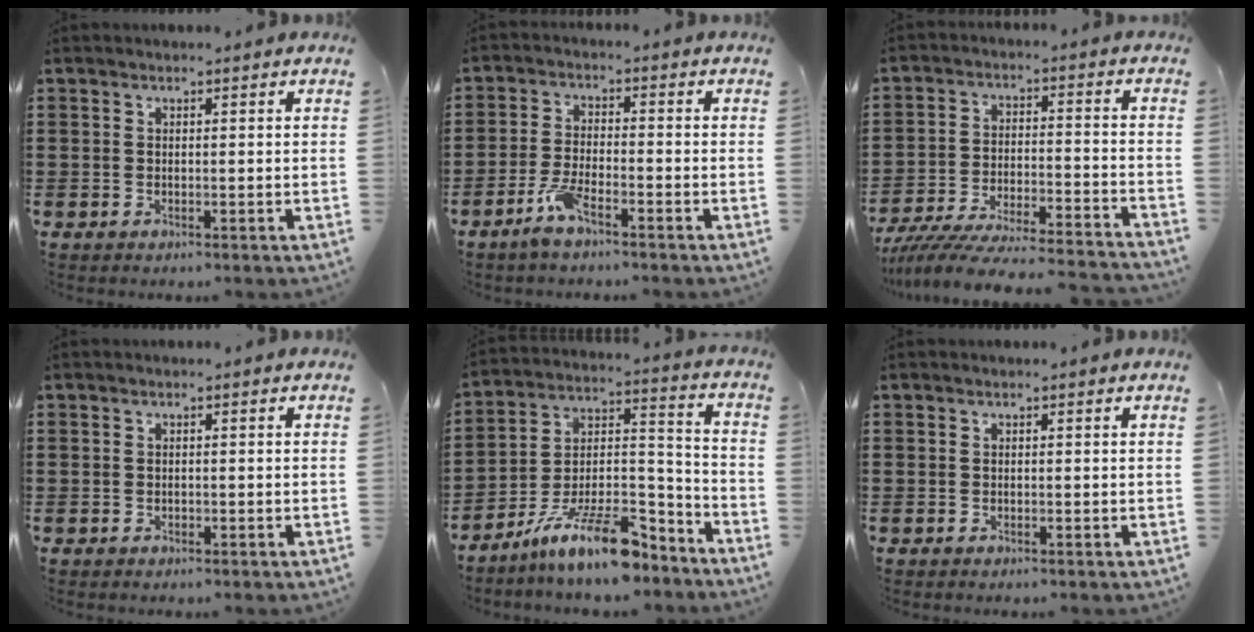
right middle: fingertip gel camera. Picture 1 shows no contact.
{"total": 4.8, "force": [-3.2, 0.9, 3.4], "torque": [-0.082, -0.004, -0.063]}
{"total": 7.5, "force": [-7.2, 0.0, 2.3], "torque": [-0.053, -0.007, -0.144]}
{"total": 0.0}
{"total": 12.8, "force": [-9.8, 2.5, 7.9], "torque": [-0.141, 0.023, -0.185]}
{"total": 0.0}